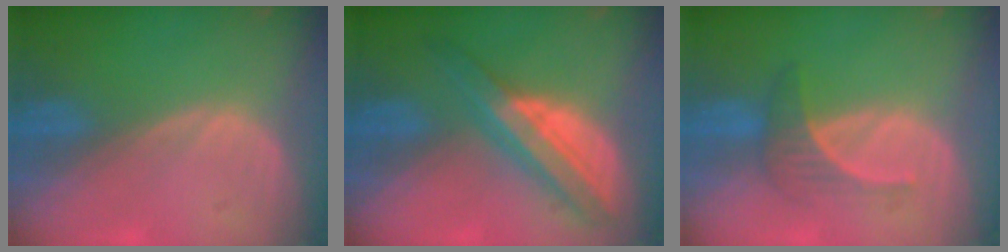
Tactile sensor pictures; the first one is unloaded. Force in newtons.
{"total": 7.6, "press": 7.6, "slide": 0.3}
{"total": 3.8, "press": 3.8, "slide": 0.8}